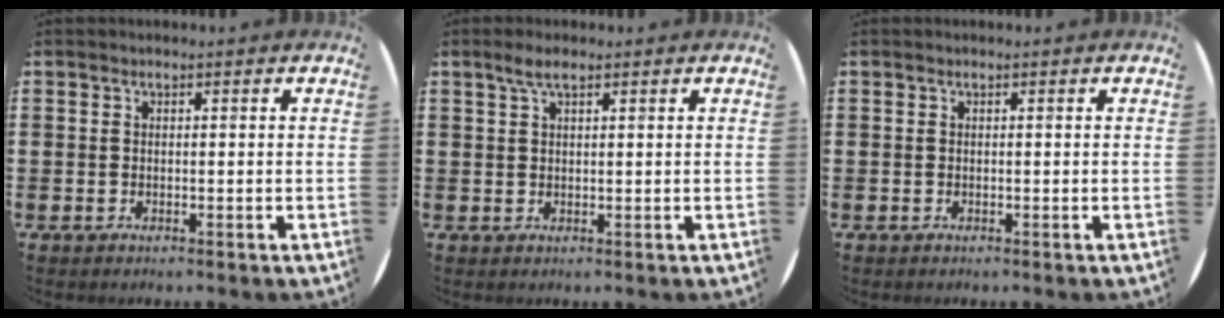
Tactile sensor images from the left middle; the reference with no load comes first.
{"total": 2.4, "force": [1.5, 0.7, 1.6], "torque": [-0.035, 0.006, 0.027]}
{"total": 0.0}